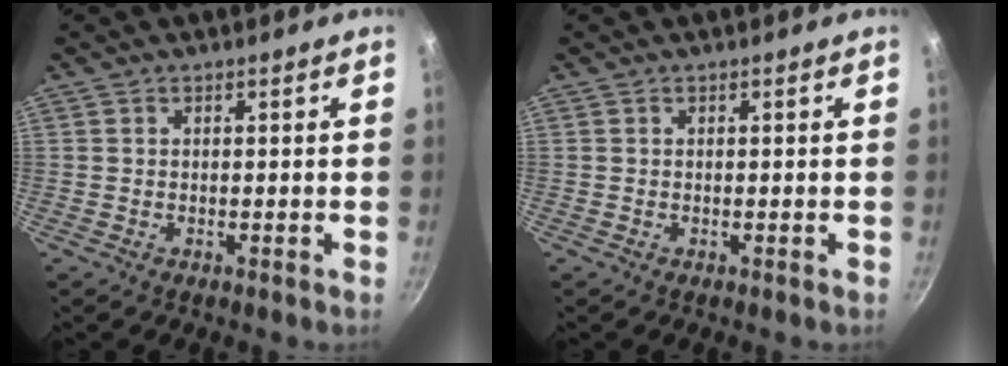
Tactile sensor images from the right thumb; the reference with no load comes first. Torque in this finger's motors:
{"motor_torque": [-0.03, -0.03, 0.12, -0.11, 0.00]}